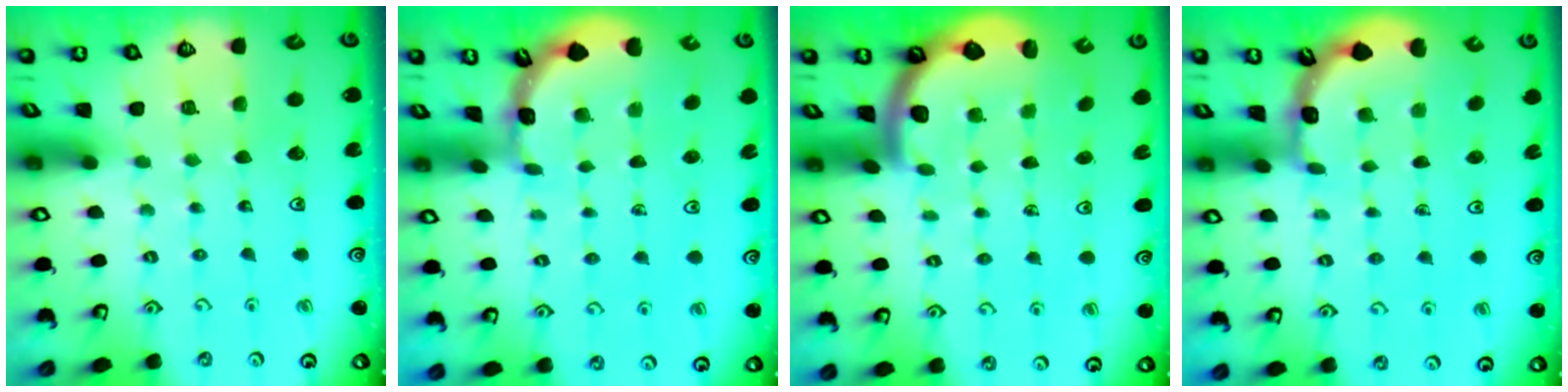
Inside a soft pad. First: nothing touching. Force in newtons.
{"total": 1.5, "press": 1.5, "slide": 0.1}
{"total": 2.5, "press": 2.5, "slide": 0.4}
{"total": 2.2, "press": 2.2, "slide": 0.4}